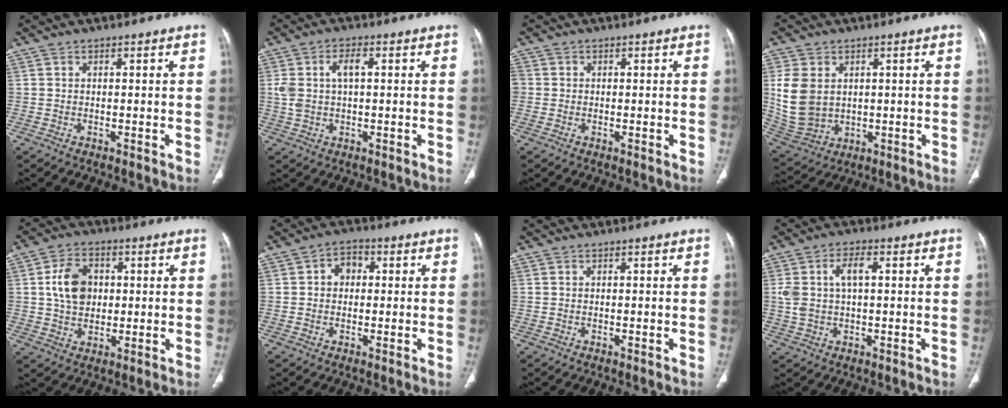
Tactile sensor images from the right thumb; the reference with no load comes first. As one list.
[{"total": 5.8, "force": [1.0, 2.9, 4.9], "torque": [-0.113, 0.016, 0.021]}, {"total": 2.3, "force": [-0.1, 2.2, 0.8], "torque": [-0.011, 0.007, -0.002]}, {"total": 11.2, "force": [1.9, 8.6, 7.0], "torque": [-0.134, -0.010, 0.059]}, {"total": 8.8, "force": [1.3, 6.6, 5.8], "torque": [-0.081, 0.001, 0.022]}, {"total": 4.2, "force": [0.5, 3.3, 2.4], "torque": [-0.016, 0.012, -0.001]}, {"total": 0.0}, {"total": 6.7, "force": [1.2, 3.3, 5.7], "torque": [-0.126, 0.016, 0.026]}]